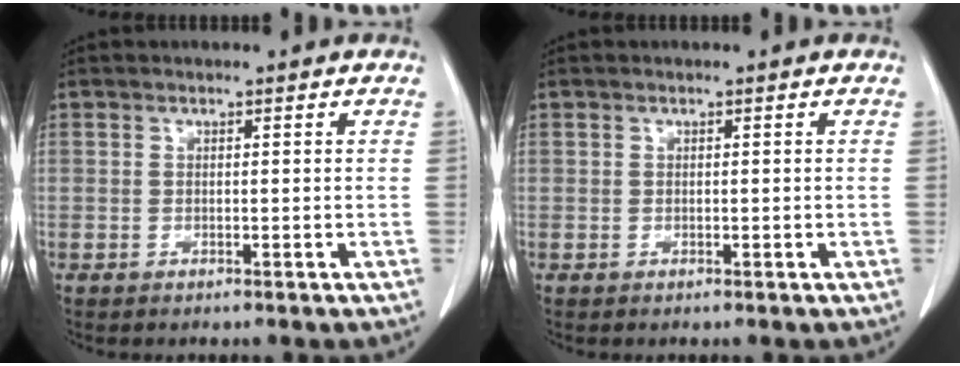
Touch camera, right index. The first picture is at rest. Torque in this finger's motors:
{"motor_torque": [-0.11, 0.12, -0.05, 0.01]}